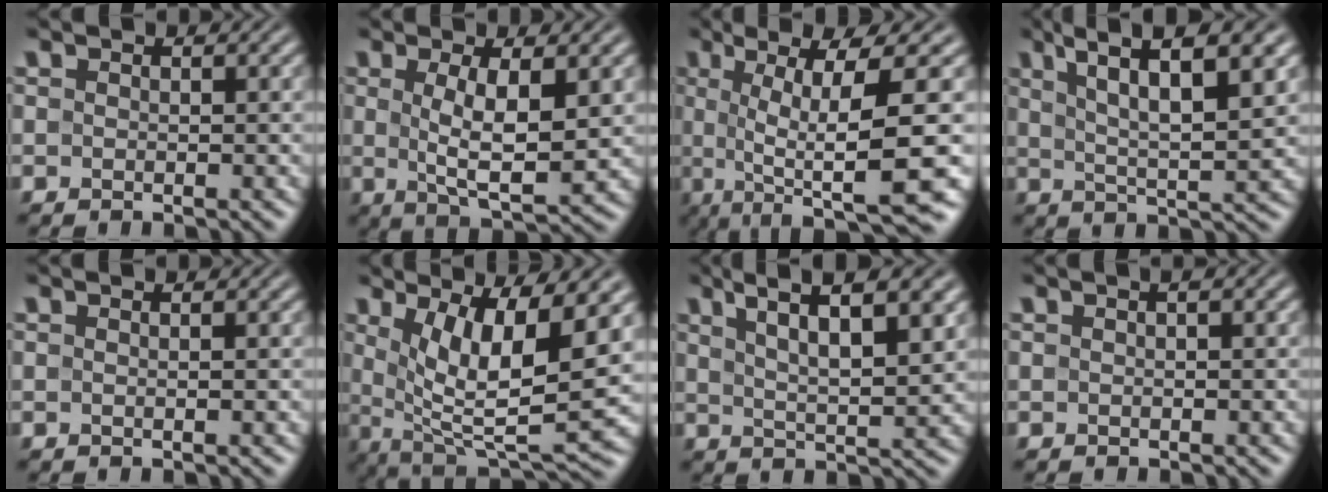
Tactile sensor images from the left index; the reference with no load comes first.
{"total": 5.7, "force": [0.7, 1.6, 5.4], "torque": [-0.097, -0.007, 0.016]}
{"total": 12.4, "force": [-0.5, 2.4, 12.1], "torque": [-0.168, 0.006, 0.001]}
{"total": 8.0, "force": [4.3, 1.9, 6.5], "torque": [-0.106, 0.011, 0.076]}
{"total": 0.9, "force": [0.0, 0.3, 0.9], "torque": [-0.008, 0.004, -0.004]}
{"total": 9.0, "force": [1.8, 2.7, 8.4], "torque": [-0.149, -0.015, 0.038]}
{"total": 7.1, "force": [4.2, 1.7, 5.5], "torque": [-0.086, 0.011, 0.072]}
{"total": 0.6, "force": [0.2, 0.1, 0.6], "torque": [-0.010, 0.007, 0.004]}